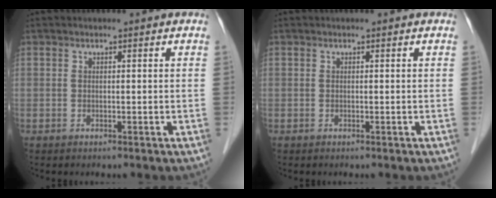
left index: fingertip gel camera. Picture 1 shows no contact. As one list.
[{"total": 0.0}]